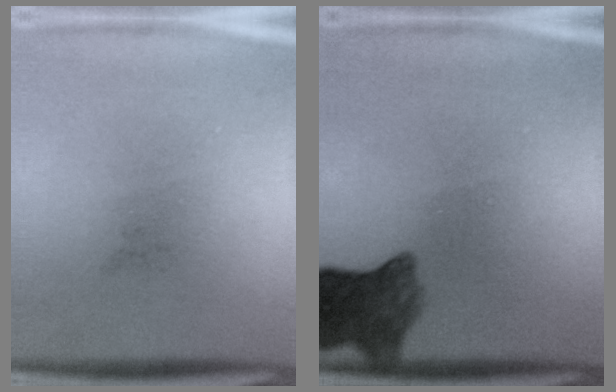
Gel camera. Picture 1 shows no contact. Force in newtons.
{"total": 7.0}